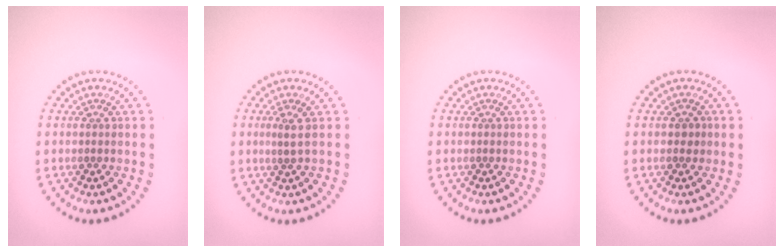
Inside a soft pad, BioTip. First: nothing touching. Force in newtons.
{"total": 1.0, "press": 0.8, "slide": 0.7}
{"total": 0.0}
{"total": 0.7, "press": 0.7, "slide": 0.2}